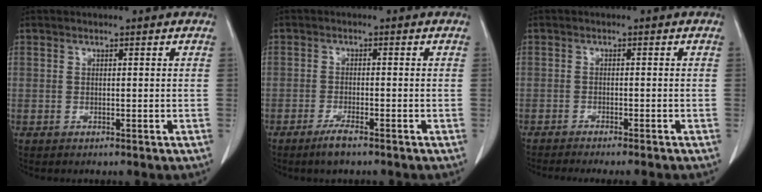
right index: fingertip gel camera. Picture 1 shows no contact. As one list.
[{"total": 3.0, "force": [-2.2, 0.3, 2.0], "torque": [-0.043, -0.004, -0.041]}, {"total": 8.3, "force": [-7.2, 0.5, 4.0], "torque": [-0.038, -0.014, -0.100]}]